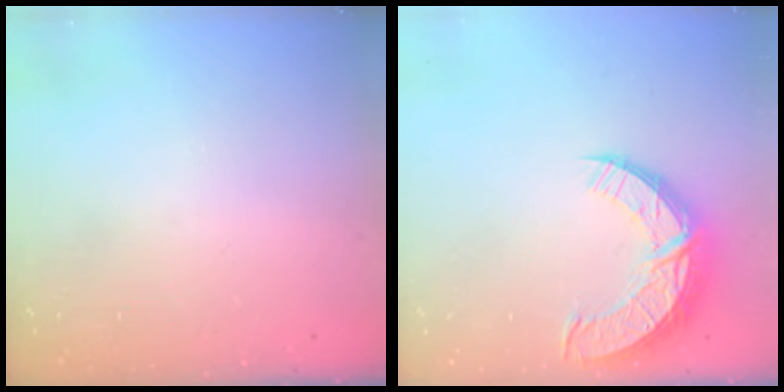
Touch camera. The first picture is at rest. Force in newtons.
{"total": 12.8, "press": 12.7, "slide": 0.9}